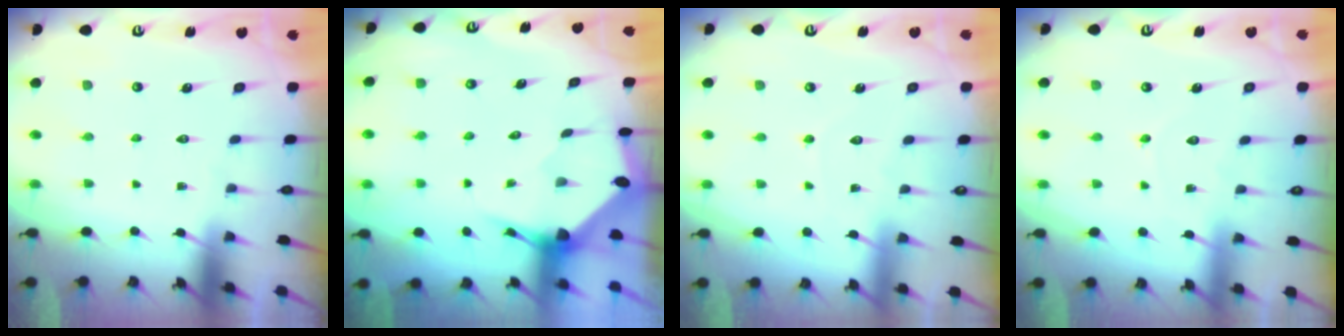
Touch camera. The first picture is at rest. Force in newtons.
{"total": 3.6, "press": 3.6, "slide": 0.5}
{"total": 2.6, "press": 2.6, "slide": 0.3}
{"total": 5.0, "press": 5.0, "slide": 0.4}